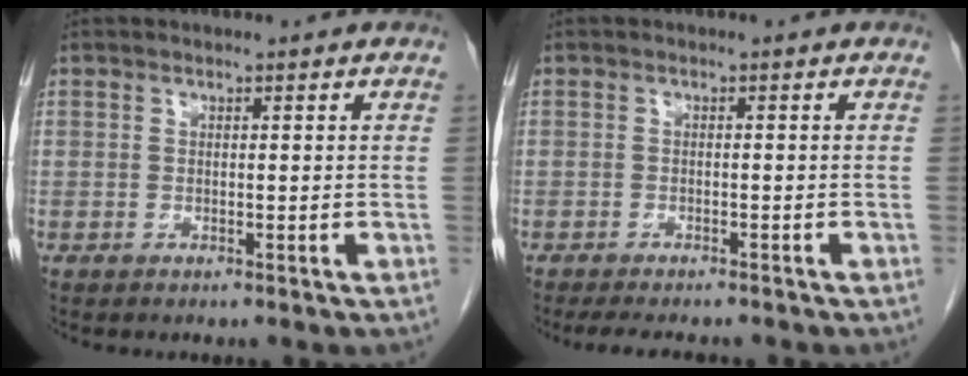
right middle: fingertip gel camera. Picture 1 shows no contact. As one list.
[{"total": 6.7, "force": [-5.8, 1.6, 2.9], "torque": [-0.035, -0.007, -0.080]}]